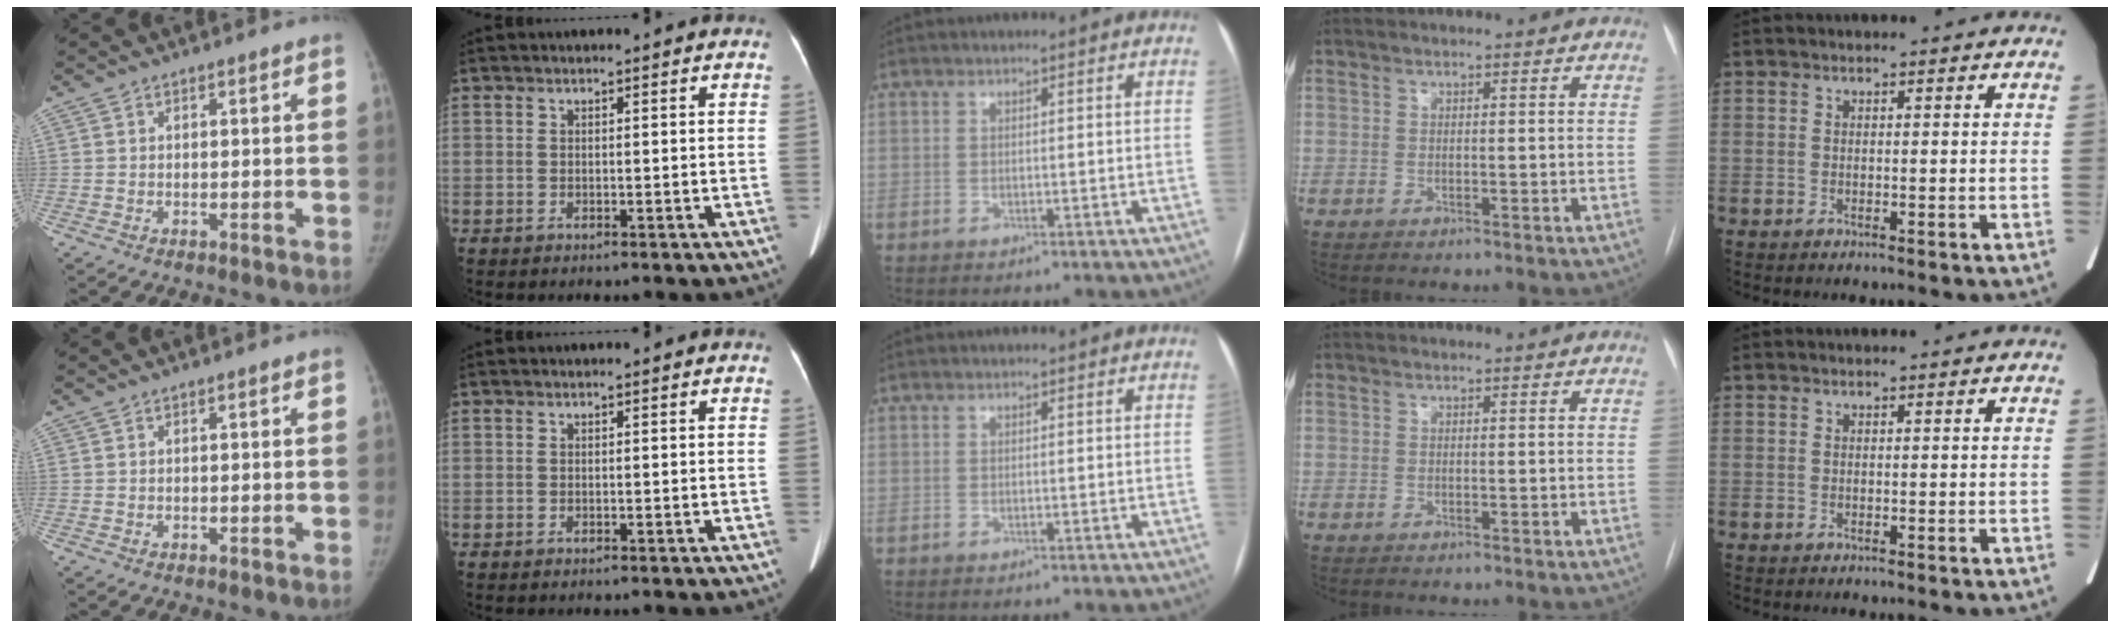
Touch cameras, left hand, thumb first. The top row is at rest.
{}